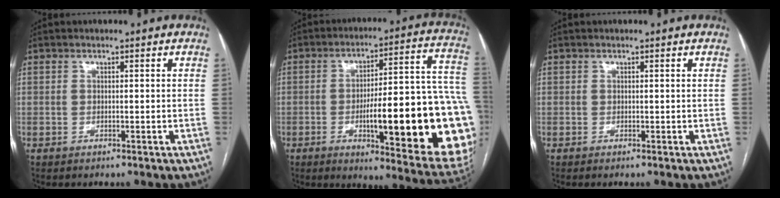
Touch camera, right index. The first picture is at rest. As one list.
[{"total": 28.5, "force": [-5.6, 4.4, 27.6], "torque": [-0.289, 0.005, -0.073]}, {"total": 0.0}]